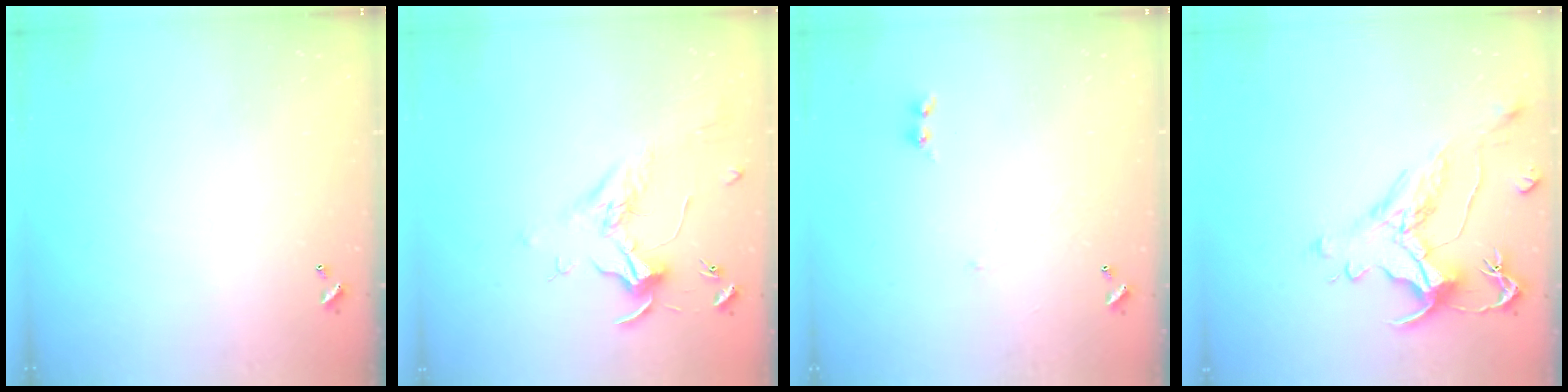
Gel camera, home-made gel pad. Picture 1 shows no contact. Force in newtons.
{"total": 1.8, "press": 1.6, "slide": 0.8}
{"total": 2.6, "press": 2.6, "slide": 0.6}
{"total": 1.3, "press": 0.1, "slide": 1.3}